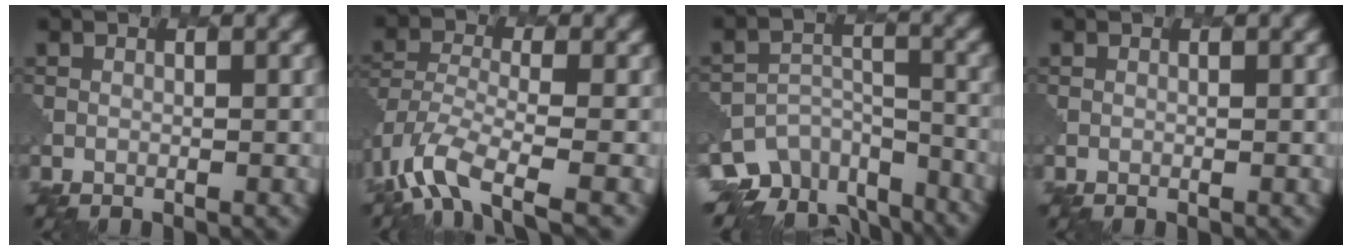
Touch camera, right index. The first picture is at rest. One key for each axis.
{"total": 7.4, "fx": -4.4, "fy": 2.9, "fz": 5.2, "tx": -0.115, "ty": -0.013, "tz": -0.093}
{"total": 9.6, "fx": -8.0, "fy": 5.0, "fz": 2.1, "tx": -0.024, "ty": -0.002, "tz": -0.102}
{"total": 0.0}